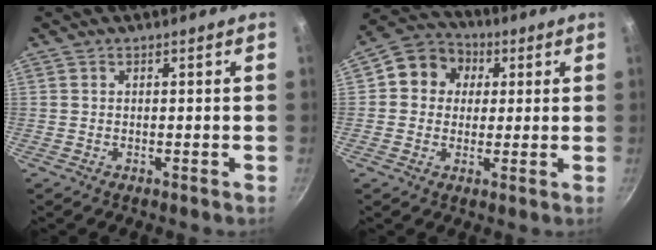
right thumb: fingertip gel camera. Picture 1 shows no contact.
{"total": 9.3, "force": [2.1, 8.2, 3.7], "torque": [-0.031, 0.011, 0.014]}